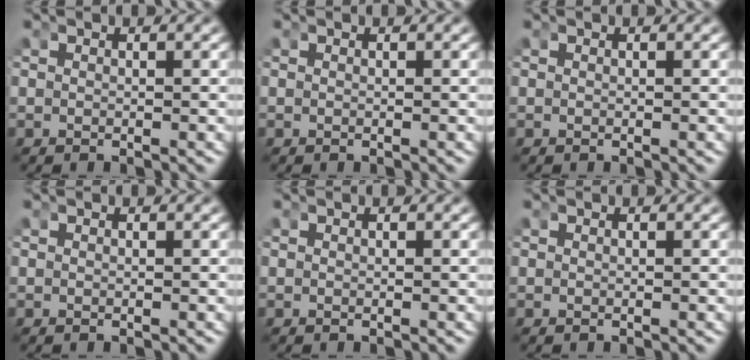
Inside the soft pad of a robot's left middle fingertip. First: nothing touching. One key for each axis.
{"total": 0.0}
{"total": 0.0}
{"total": 0.0}
{"total": 0.0}
{"total": 0.0}